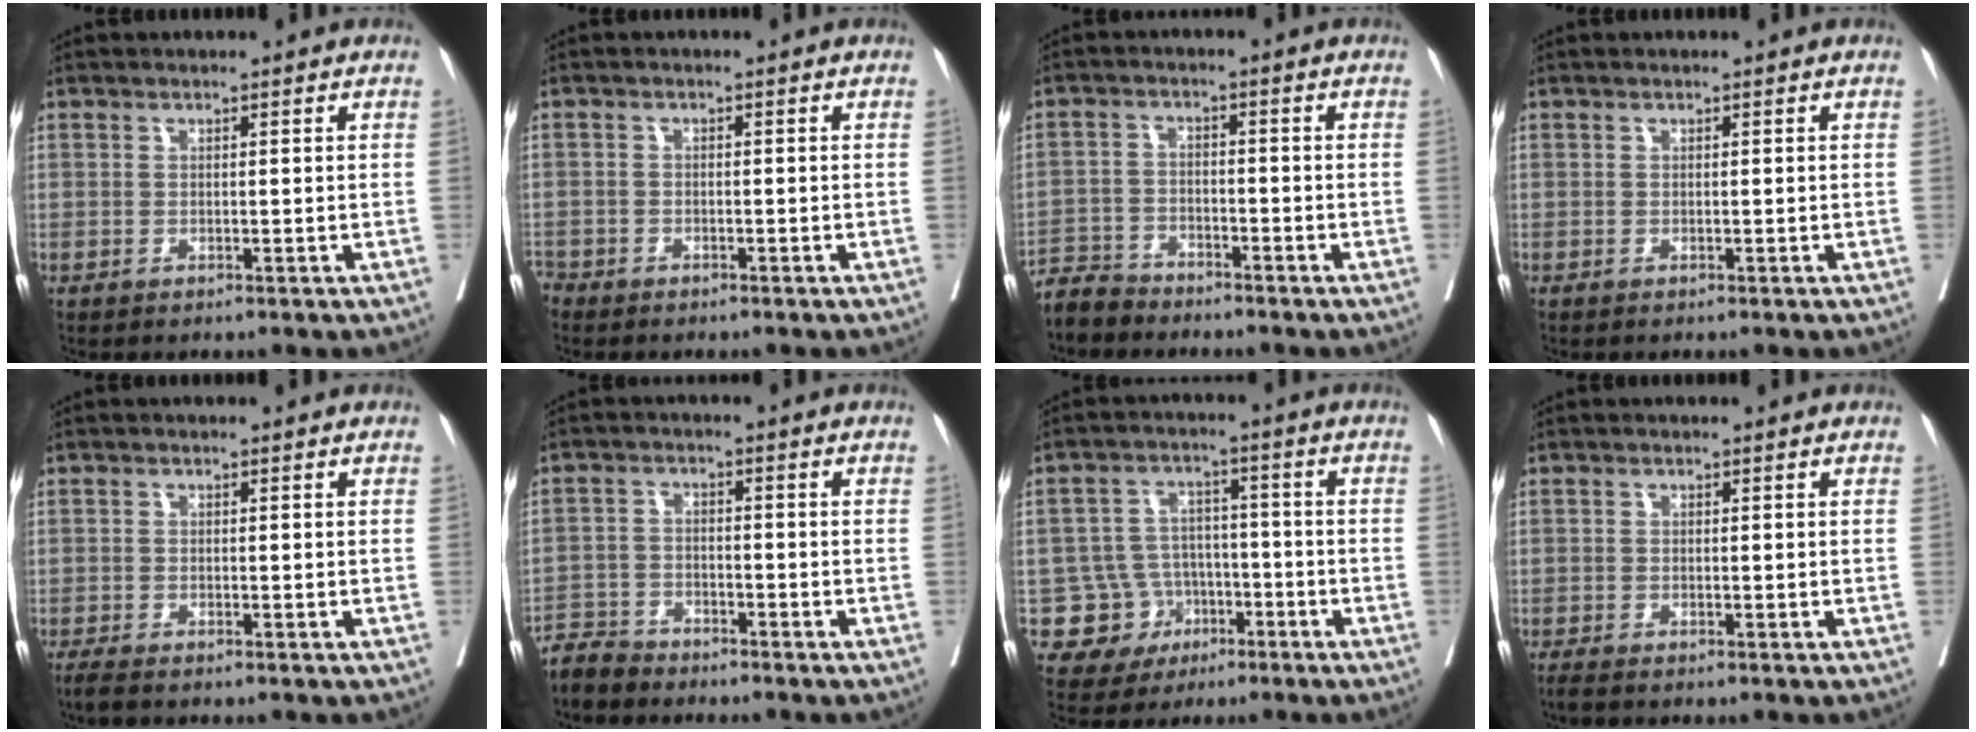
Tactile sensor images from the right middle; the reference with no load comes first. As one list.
[{"total": 2.6, "force": [-2.2, 1.4, -0.3], "torque": [-0.002, 0.004, -0.045]}, {"total": 4.4, "force": [-4.3, 1.1, -0.3], "torque": [0.007, -0.009, -0.084]}, {"total": 0.0}, {"total": 2.3, "force": [-2.0, 0.4, 1.1], "torque": [-0.021, -0.006, -0.032]}, {"total": 4.3, "force": [-4.1, 1.1, -0.2], "torque": [0.005, -0.008, -0.081]}, {"total": 7.5, "force": [-3.2, 6.8, 0.9], "torque": [-0.012, 0.013, -0.042]}, {"total": 1.7, "force": [-1.5, 0.3, 0.8], "torque": [-0.016, -0.006, -0.023]}]